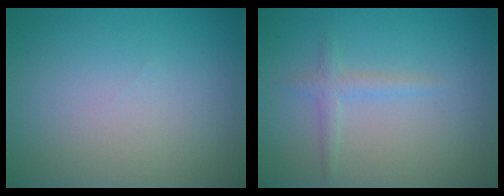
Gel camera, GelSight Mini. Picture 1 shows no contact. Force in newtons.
{"total": 1.4, "press": 1.4, "slide": 0.1}